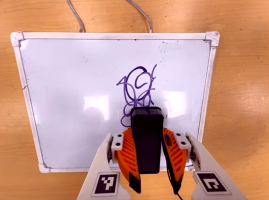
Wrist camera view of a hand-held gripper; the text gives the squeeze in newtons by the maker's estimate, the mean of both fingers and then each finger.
{"total": 7.8, "left": 6.0, "right": 9.6}